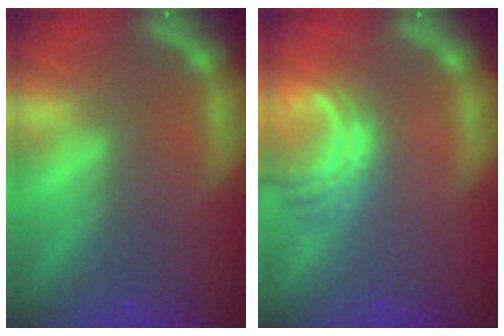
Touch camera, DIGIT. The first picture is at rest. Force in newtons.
{"total": 4.5}